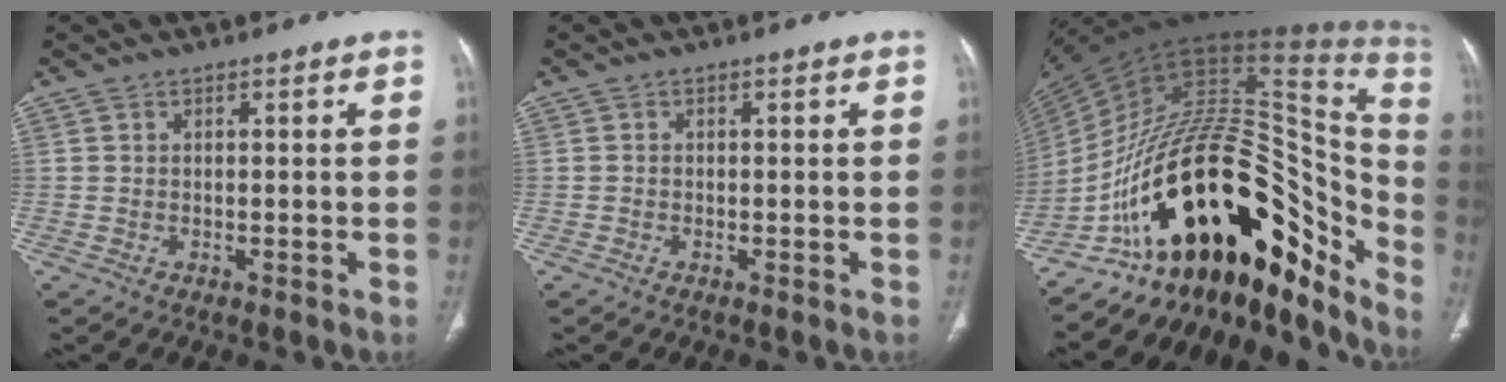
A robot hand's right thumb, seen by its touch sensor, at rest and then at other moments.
{"total": 0.0}
{"total": 39.0, "force": [-17.6, 18.4, 29.6], "torque": [-0.372, 0.084, -0.263]}